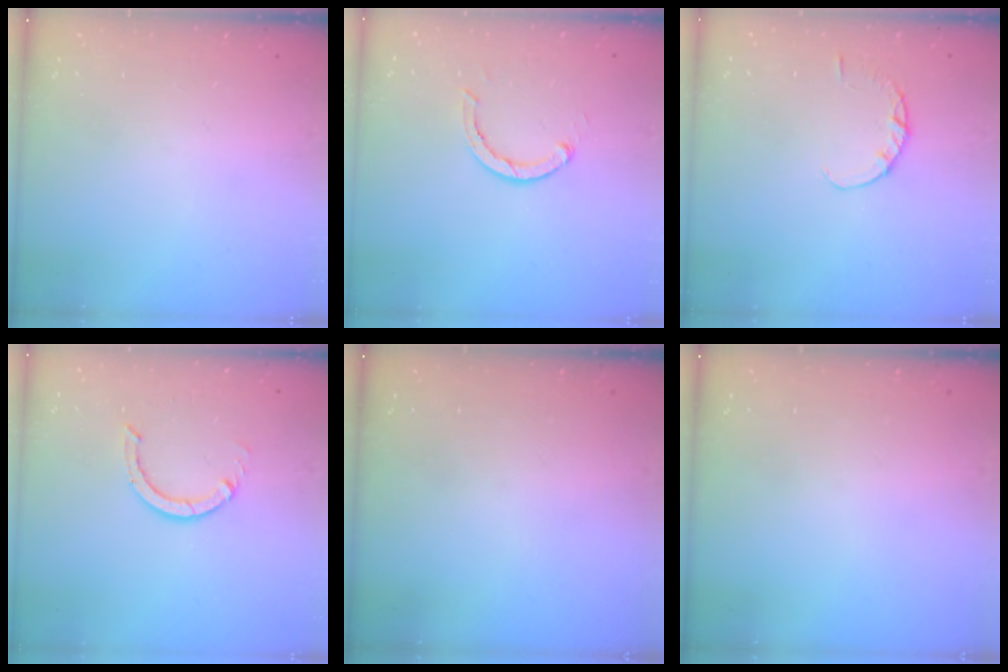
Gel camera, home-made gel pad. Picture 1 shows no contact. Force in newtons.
{"total": 2.9, "press": 2.9, "slide": 0.5}
{"total": 2.9, "press": 2.8, "slide": 0.4}
{"total": 3.7, "press": 3.7, "slide": 0.3}
{"total": 0.0}
{"total": 0.0}